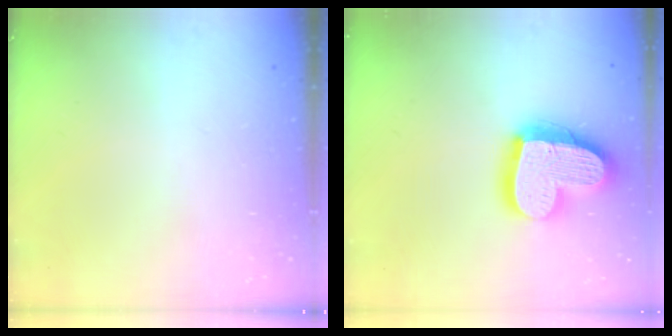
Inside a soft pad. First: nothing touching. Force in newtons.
{"total": 21.1, "press": 21.0, "slide": 1.8}